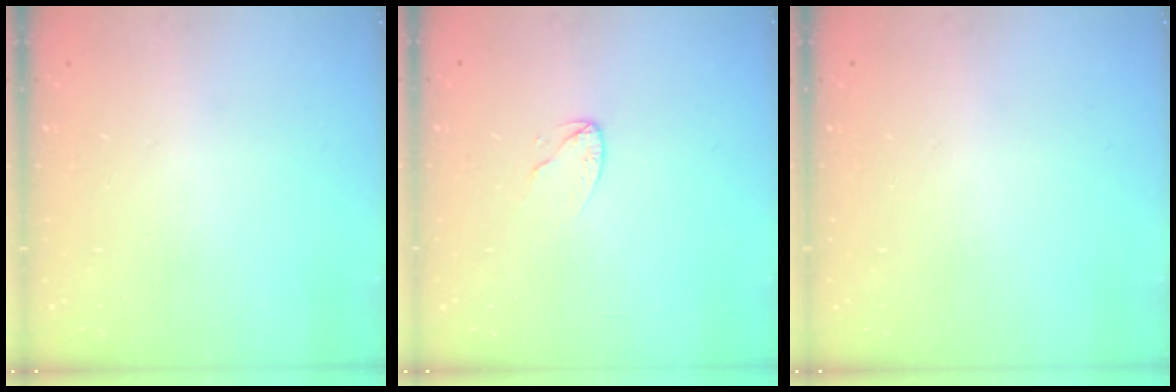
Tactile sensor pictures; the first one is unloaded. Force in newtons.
{"total": 3.2, "press": 3.2, "slide": 0.3}
{"total": 0.0}